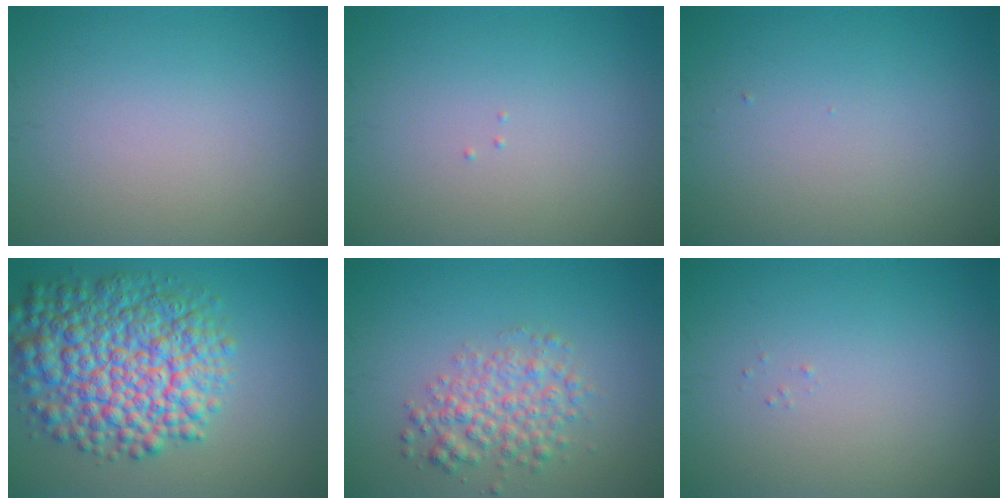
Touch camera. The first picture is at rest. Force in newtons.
{"total": 0.0}
{"total": 0.0}
{"total": 10.3, "press": 10.3, "slide": 0.2}
{"total": 3.6, "press": 3.6, "slide": 0.1}
{"total": 0.0}